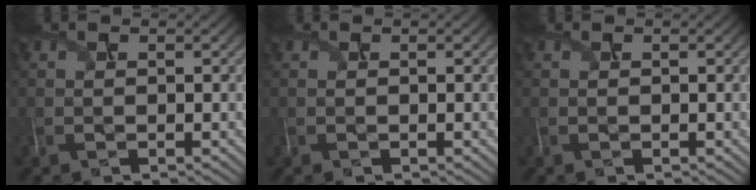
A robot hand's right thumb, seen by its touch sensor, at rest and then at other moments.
{"total": 0.0}
{"total": 0.0}